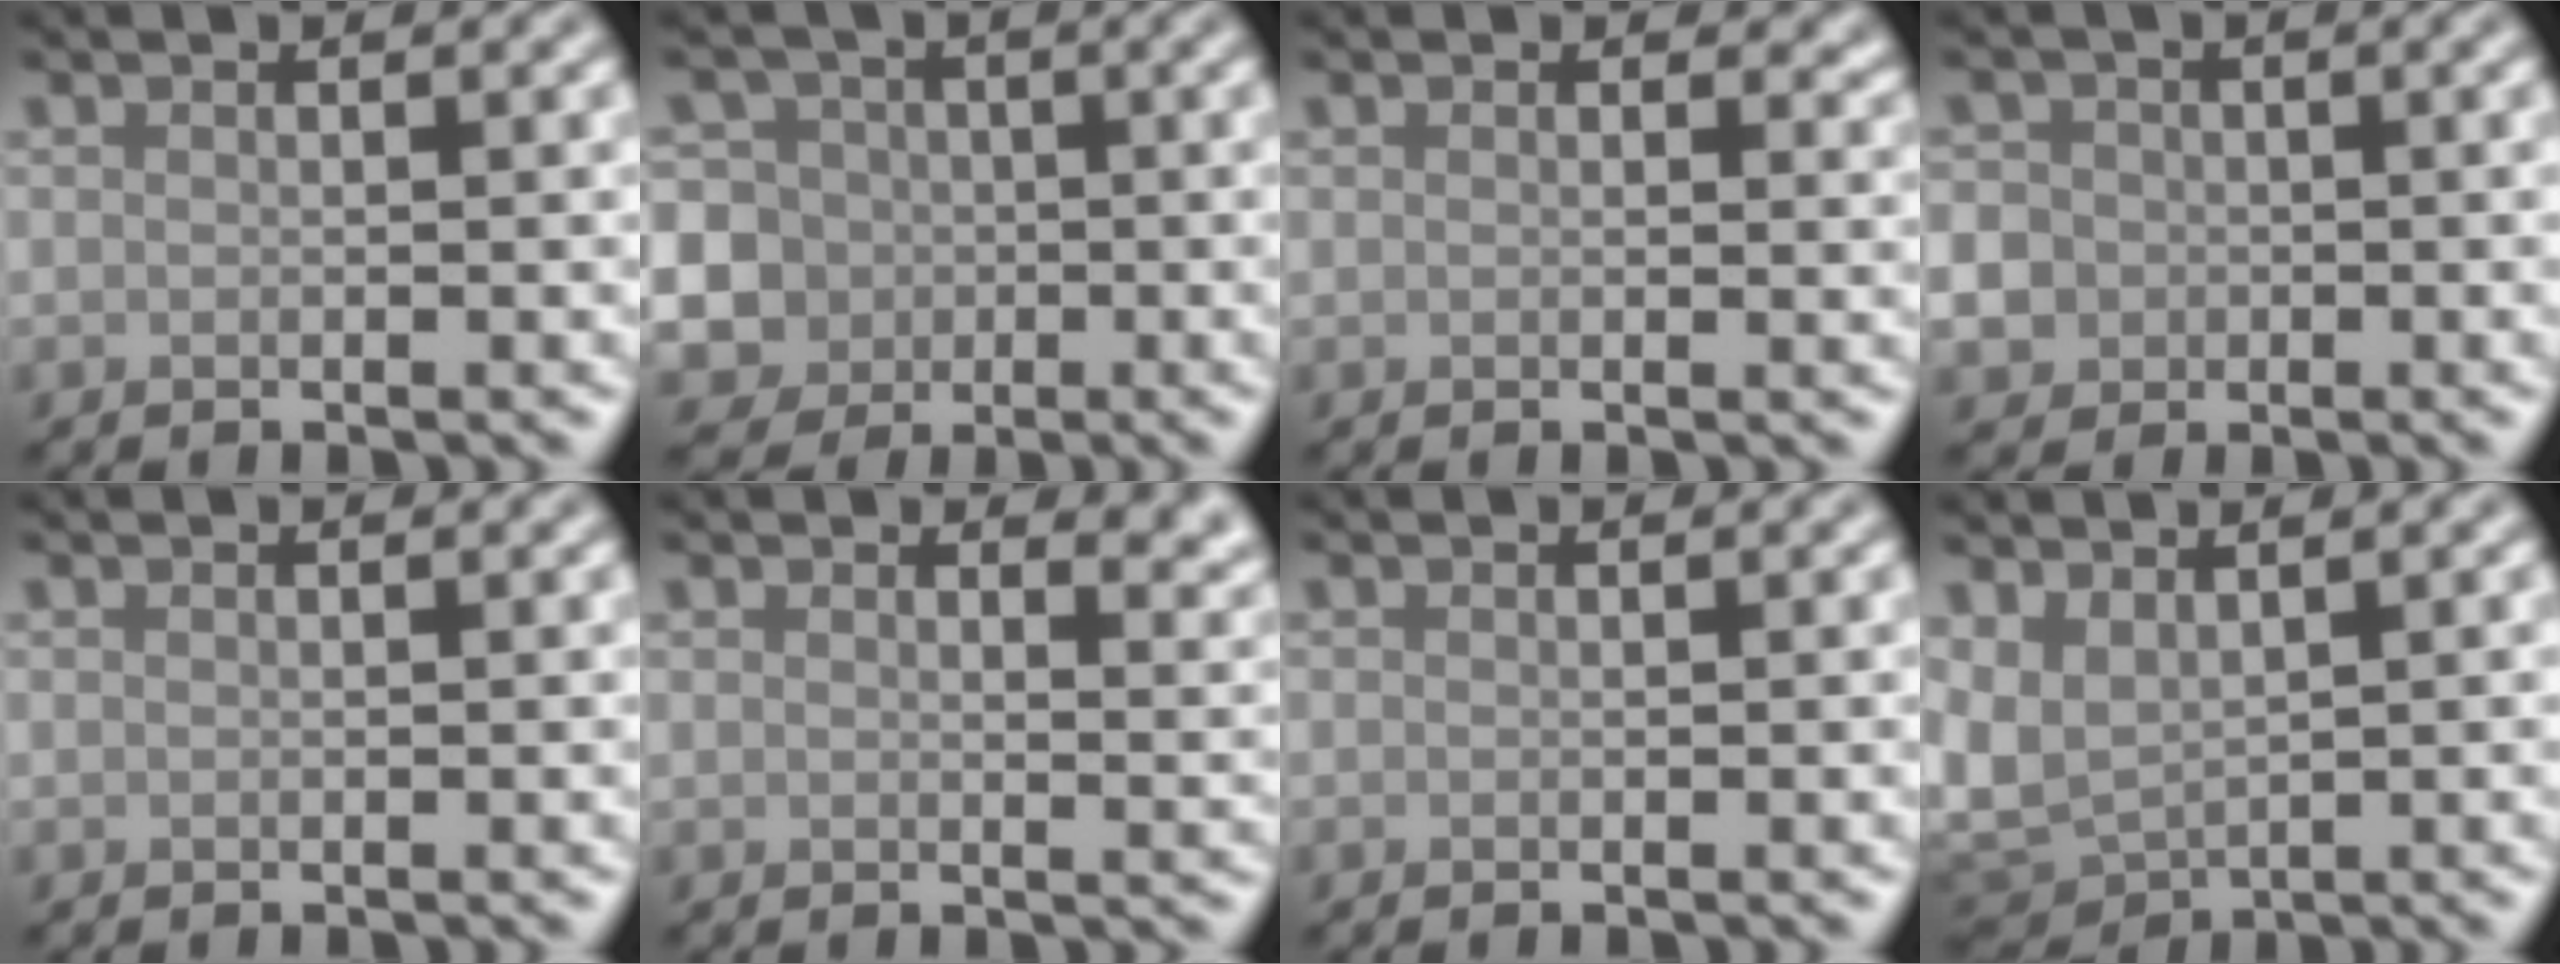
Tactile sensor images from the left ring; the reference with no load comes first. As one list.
[{"total": 9.3, "force": [-0.5, 8.9, 2.7], "torque": [-0.061, 0.017, -0.034]}, {"total": 1.7, "force": [1.1, 1.2, 0.6], "torque": [-0.012, -0.005, 0.017]}, {"total": 7.4, "force": [-1.9, 6.8, 2.3], "torque": [-0.055, -0.003, -0.067]}, {"total": 0.0}, {"total": 3.2, "force": [2.5, 1.2, 1.5], "torque": [-0.021, -0.004, 0.035]}, {"total": 0.0}, {"total": 4.1, "force": [1.0, 2.6, 3.0], "torque": [-0.080, 0.000, 0.019]}]